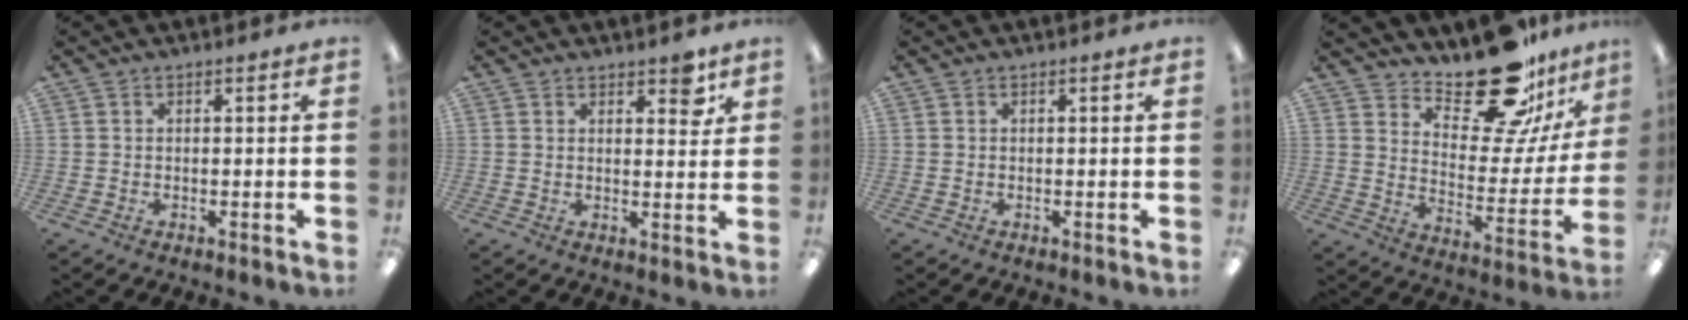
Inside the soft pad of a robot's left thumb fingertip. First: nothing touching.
{"total": 4.8, "force": [3.4, 2.0, 2.7], "torque": [-0.013, -0.022, 0.051]}
{"total": 0.0}
{"total": 21.5, "force": [17.2, 7.7, 10.3], "torque": [-0.142, -0.127, 0.290]}